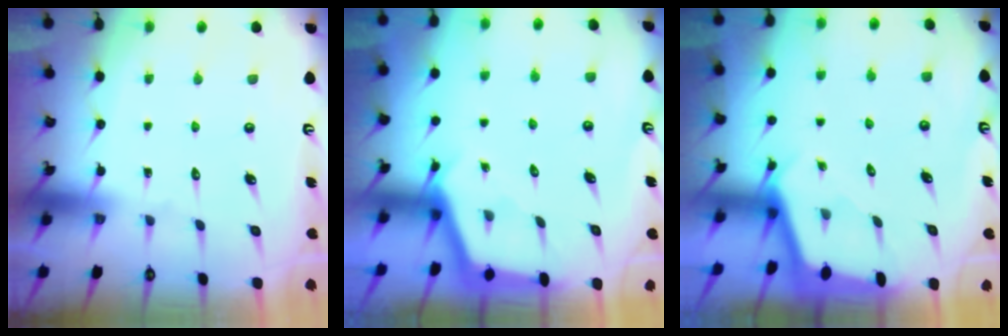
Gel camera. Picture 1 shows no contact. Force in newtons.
{"total": 2.9, "press": 2.9, "slide": 0.3}
{"total": 1.9, "press": 1.9, "slide": 0.1}